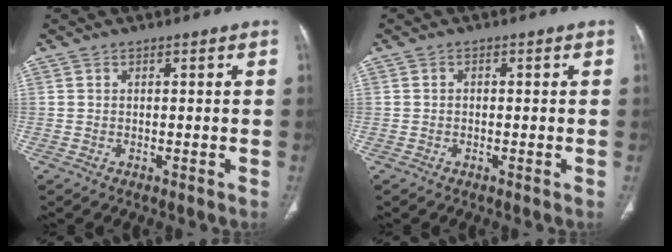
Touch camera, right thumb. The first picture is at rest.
{"total": 0.5, "force": [-0.1, 0.4, 0.3], "torque": [0.000, 0.002, -0.005]}